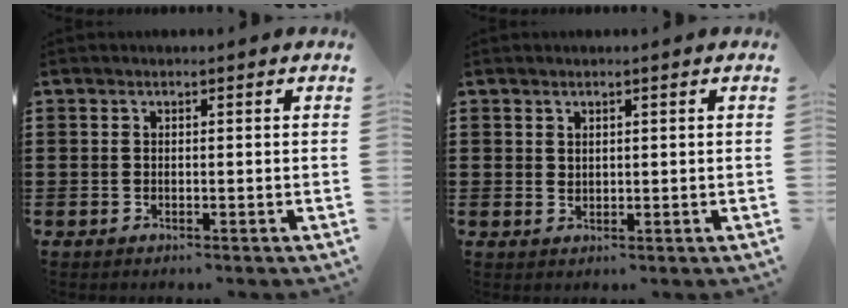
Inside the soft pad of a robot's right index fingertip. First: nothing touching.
{"total": 1.2, "force": [1.1, 0.6, 0.2], "torque": [-0.006, 0.003, 0.020]}